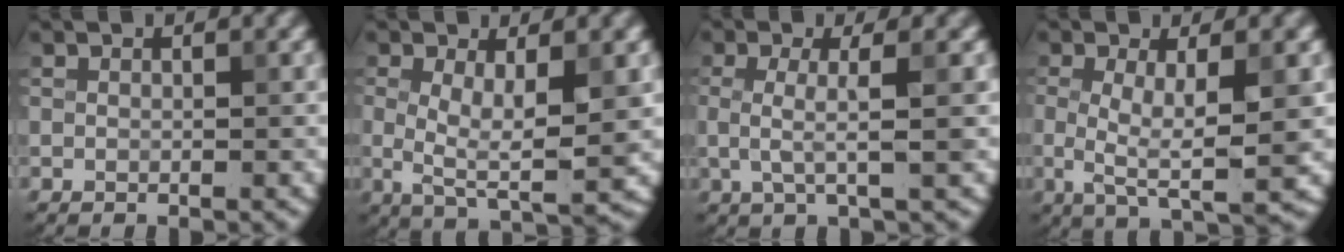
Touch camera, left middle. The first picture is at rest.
{"total": 5.6, "force": [0.1, 1.9, 5.3], "torque": [-0.106, -0.008, 0.001]}
{"total": 3.2, "force": [-0.1, 0.6, 3.1], "torque": [-0.064, -0.002, -0.004]}
{"total": 5.8, "force": [-0.4, 1.4, 5.6], "torque": [-0.105, -0.007, -0.009]}